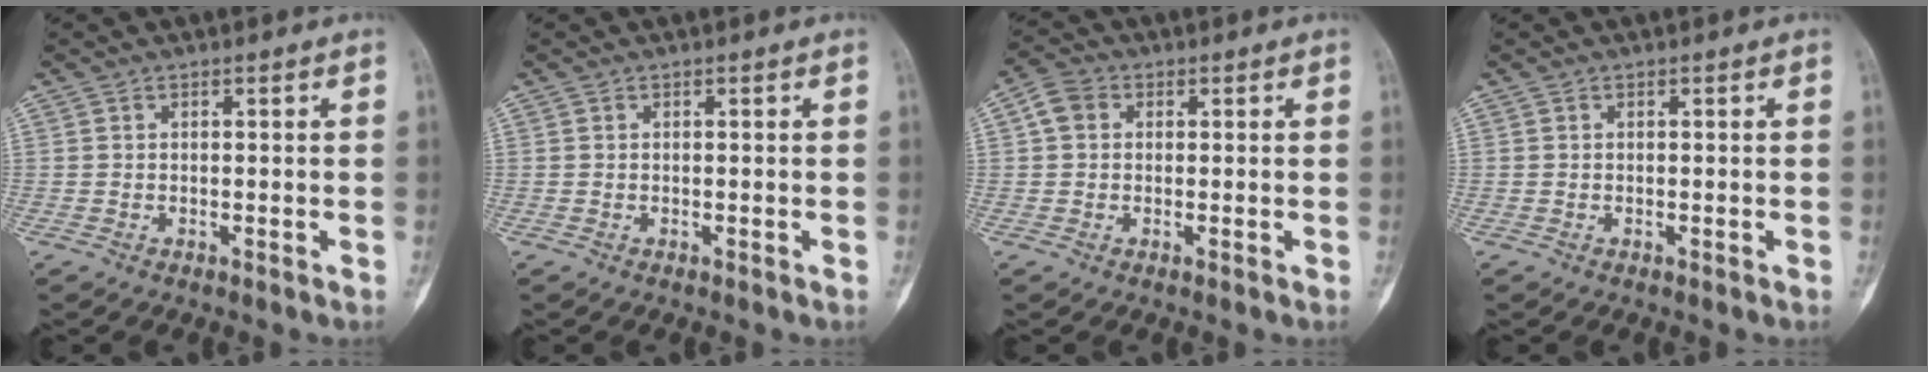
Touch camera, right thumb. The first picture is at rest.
{"total": 0.0}
{"total": 3.9, "force": [0.6, 3.3, 2.1], "torque": [-0.034, 0.011, 0.004]}
{"total": 0.0}